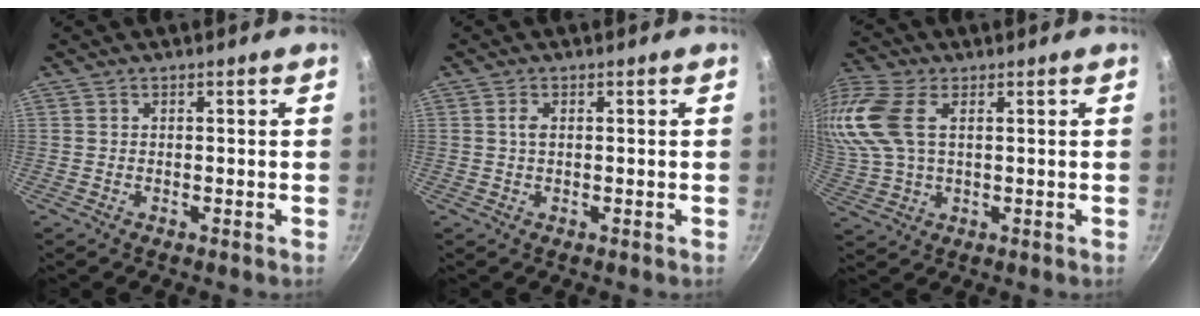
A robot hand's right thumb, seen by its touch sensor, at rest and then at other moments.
{"total": 1.4, "force": [0.3, 0.7, 1.2], "torque": [-0.023, 0.003, 0.004]}
{"total": 12.0, "force": [3.3, 7.0, 9.2], "torque": [-0.202, 0.015, 0.062]}